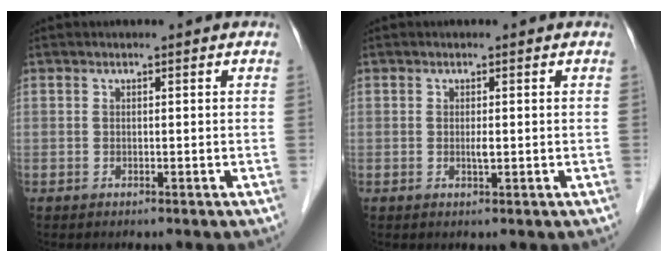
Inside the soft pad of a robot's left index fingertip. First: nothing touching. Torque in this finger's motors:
{"motor_torque": [0.17, 0.16, 0.01, 0.01]}